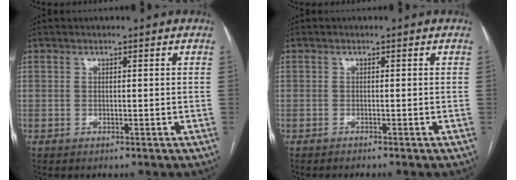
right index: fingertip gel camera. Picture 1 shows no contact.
{"total": 1.1, "force": [-1.0, -0.2, 0.4], "torque": [-0.007, 0.001, -0.014]}